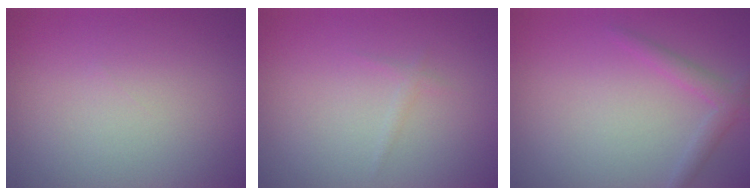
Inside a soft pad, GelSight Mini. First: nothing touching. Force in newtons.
{"total": 0.6, "press": 0.6, "slide": 0.1}
{"total": 1.7, "press": 1.7, "slide": 0.1}